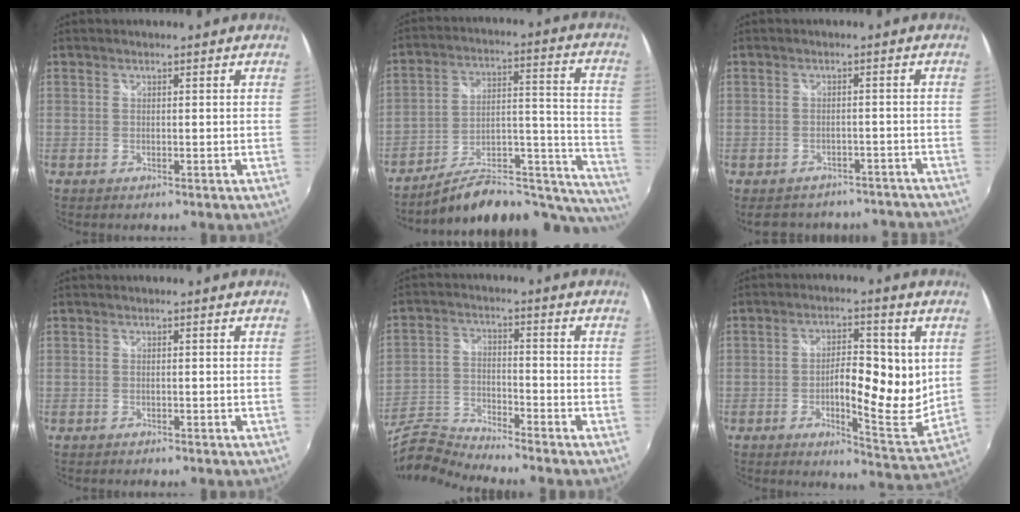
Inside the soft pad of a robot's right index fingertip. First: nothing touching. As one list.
[{"total": 23.0, "force": [-18.7, 7.3, 11.2], "torque": [-0.124, 0.019, -0.255]}, {"total": 13.8, "force": [-11.9, 5.7, 4.0], "torque": [-0.084, 0.011, -0.135]}, {"total": 0.7, "force": [-0.7, 0.1, 0.0], "torque": [-0.004, -0.003, -0.013]}, {"total": 9.0, "force": [-8.6, 0.1, 2.4], "torque": [-0.060, 0.001, -0.180]}, {"total": 11.8, "force": [0.6, 3.9, 11.1], "torque": [-0.178, -0.011, 0.006]}]